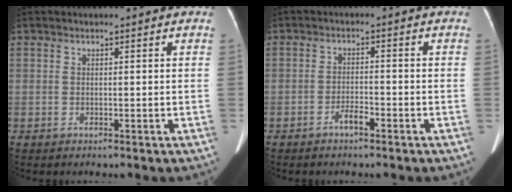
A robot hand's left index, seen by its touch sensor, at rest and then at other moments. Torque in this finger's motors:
{"motor_torque": [0.40, 0.33, 0.07, 0.03]}